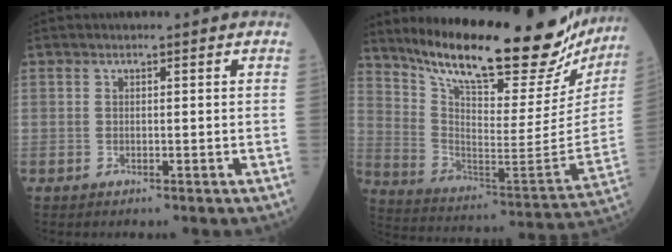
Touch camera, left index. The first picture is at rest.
{"total": 29.5, "force": [25.0, 6.1, 14.4], "torque": [-0.236, -0.070, 0.354]}